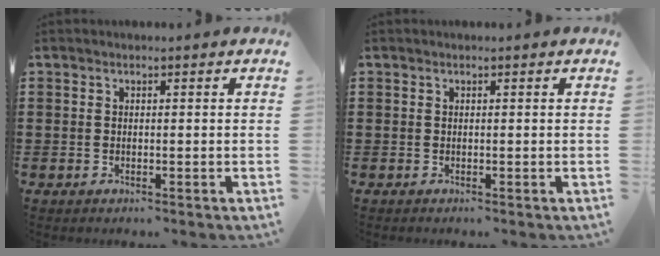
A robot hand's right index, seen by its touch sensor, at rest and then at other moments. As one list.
[{"total": 0.0}]